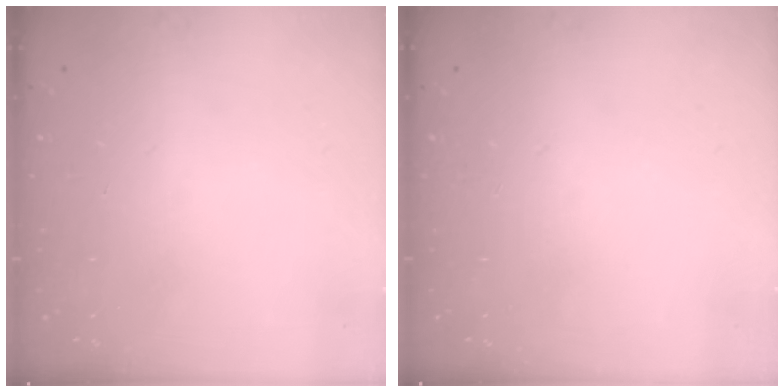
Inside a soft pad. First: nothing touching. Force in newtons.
{"total": 0.0}